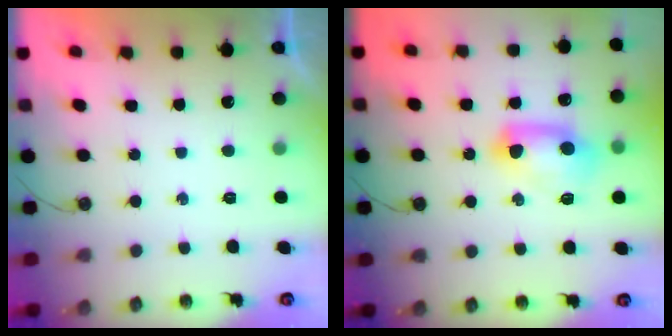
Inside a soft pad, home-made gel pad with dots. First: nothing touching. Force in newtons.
{"total": 17.6, "press": 12.2, "slide": 12.7}